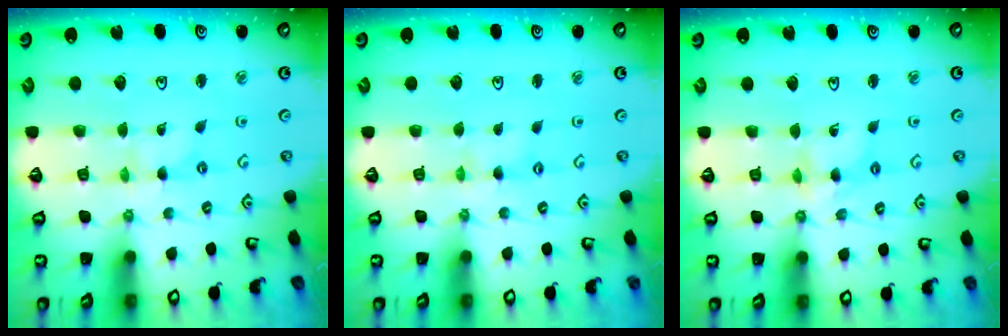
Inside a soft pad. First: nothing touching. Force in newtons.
{"total": 0.0}
{"total": 4.8, "press": 4.8, "slide": 0.4}